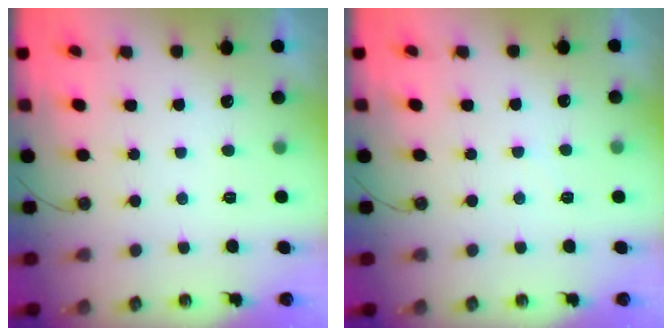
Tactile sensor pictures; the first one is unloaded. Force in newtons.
{"total": 3.6, "press": 3.5, "slide": 0.6}